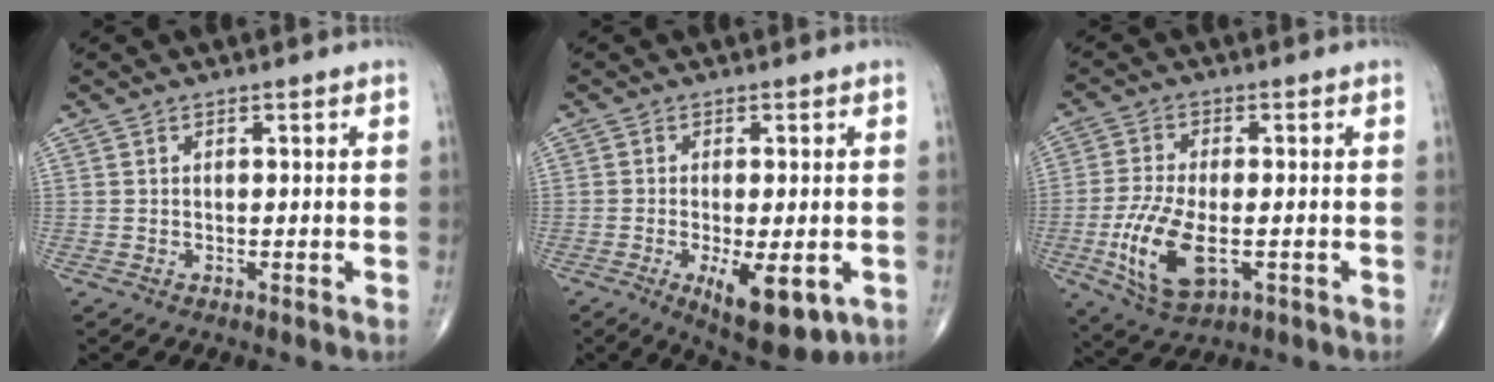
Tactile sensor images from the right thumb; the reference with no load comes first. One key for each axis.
{"total": 10.5, "fx": -3.5, "fy": 4.0, "fz": 9.1, "tx": -0.129, "ty": -0.016, "tz": -0.043}
{"total": 12.0, "fx": -3.1, "fy": 5.6, "fz": 10.1, "tx": -0.209, "ty": -0.006, "tz": -0.051}